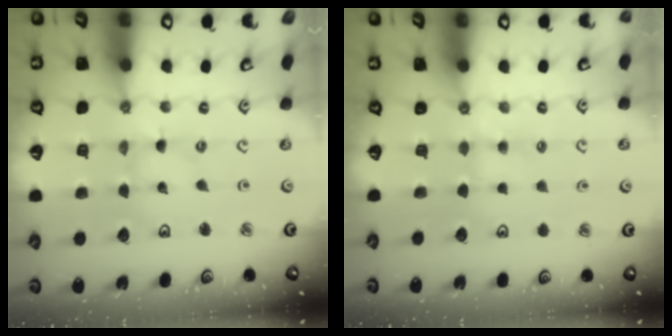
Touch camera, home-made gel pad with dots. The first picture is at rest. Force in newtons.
{"total": 2.8, "press": 2.7, "slide": 0.6}